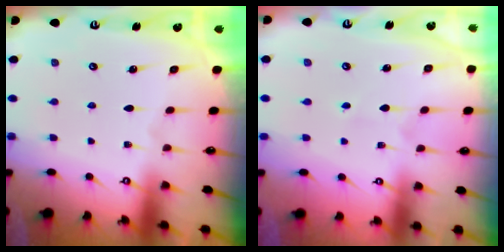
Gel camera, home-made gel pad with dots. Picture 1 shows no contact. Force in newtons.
{"total": 2.7, "press": 2.7, "slide": 0.2}